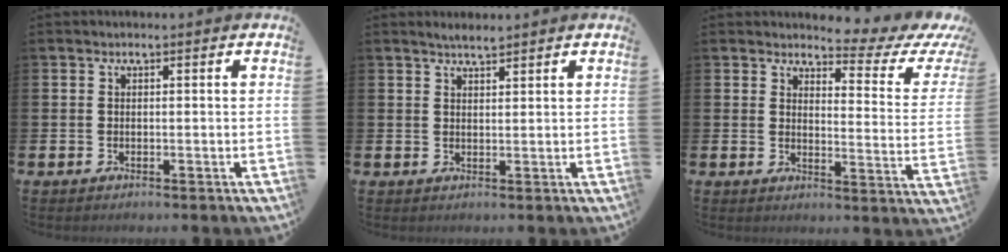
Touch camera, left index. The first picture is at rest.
{"total": 2.4, "force": [2.3, 0.3, 0.6], "torque": [0.001, -0.007, 0.037]}
{"total": 3.6, "force": [3.0, 1.3, 1.5], "torque": [-0.023, -0.035, 0.038]}